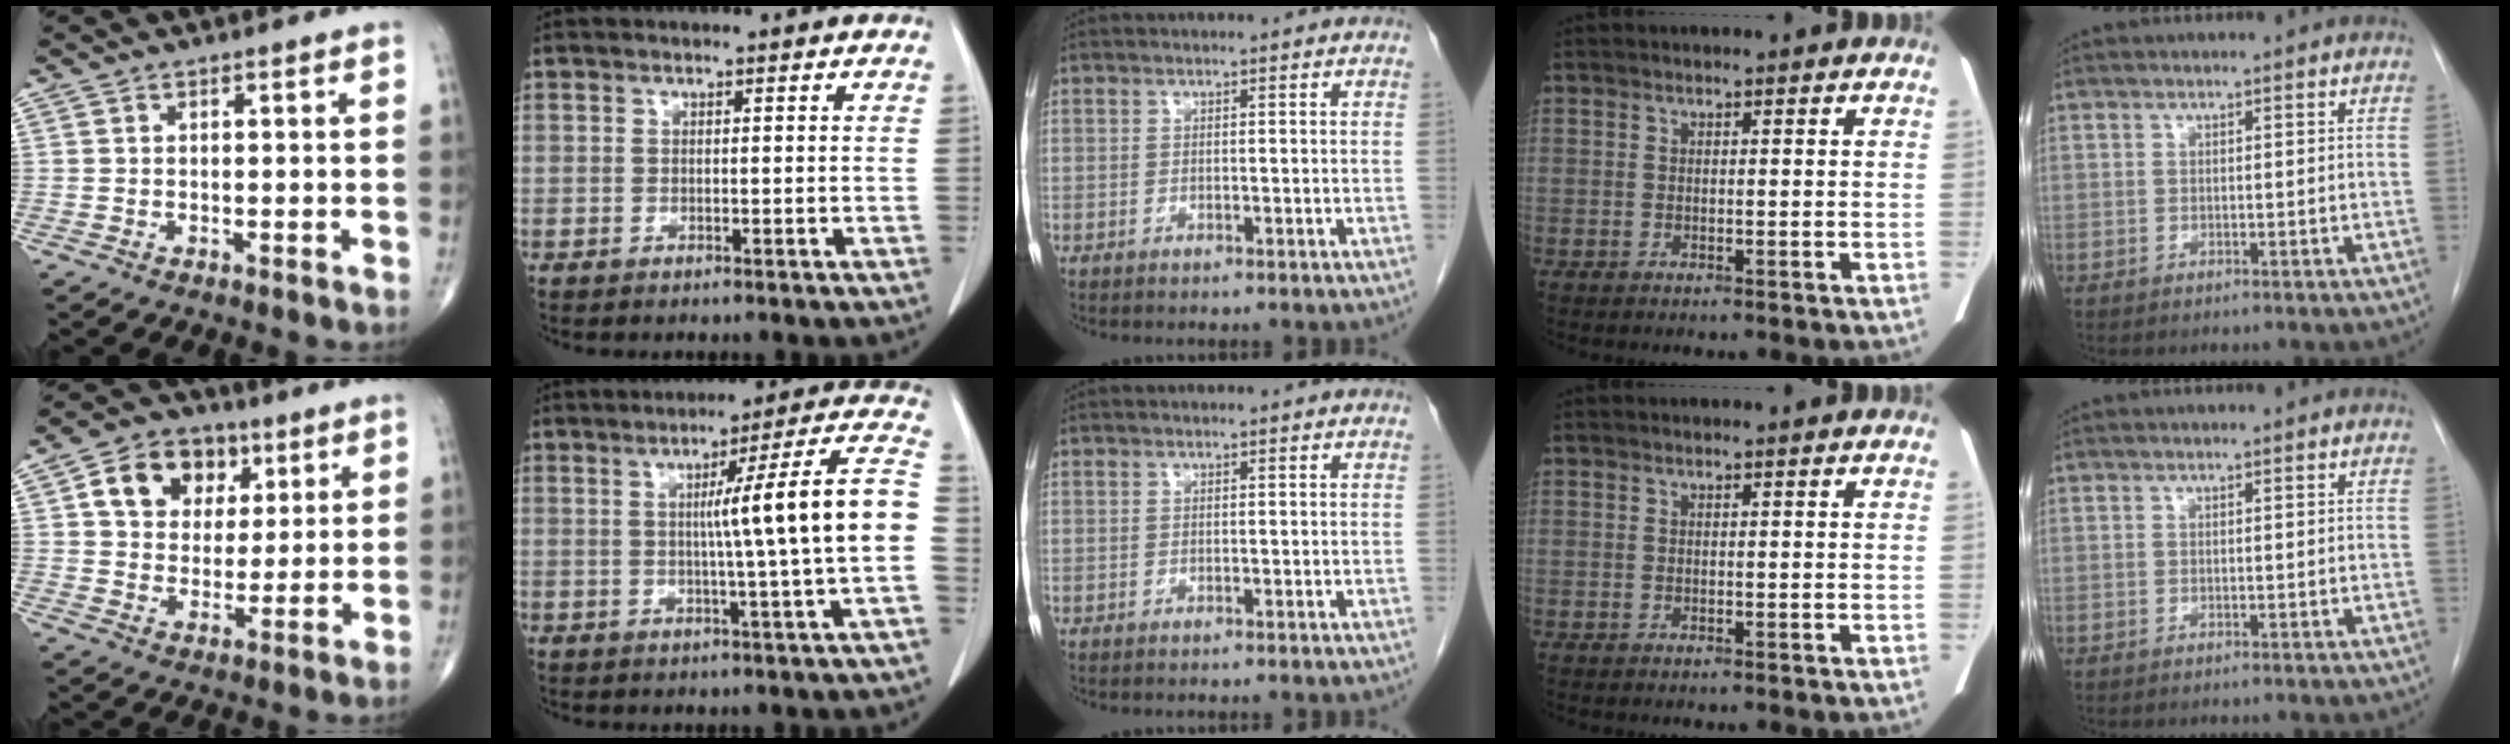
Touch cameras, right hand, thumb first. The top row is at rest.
{"thumb": {"total": 12.4, "force": [4.6, 9.5, 6.5], "torque": [-0.069, -0.005, 0.075]}, "index": {"total": 14.0, "force": [-0.2, -2.1, 13.9], "torque": [-0.186, 0.013, -0.007]}}